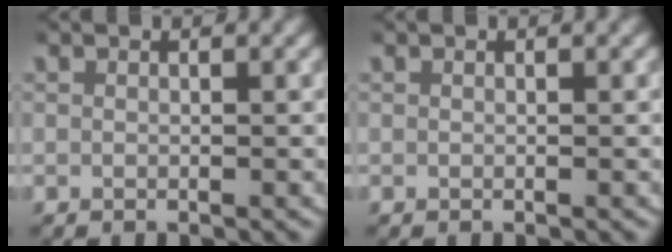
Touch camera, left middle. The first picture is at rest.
{"total": 0.0}